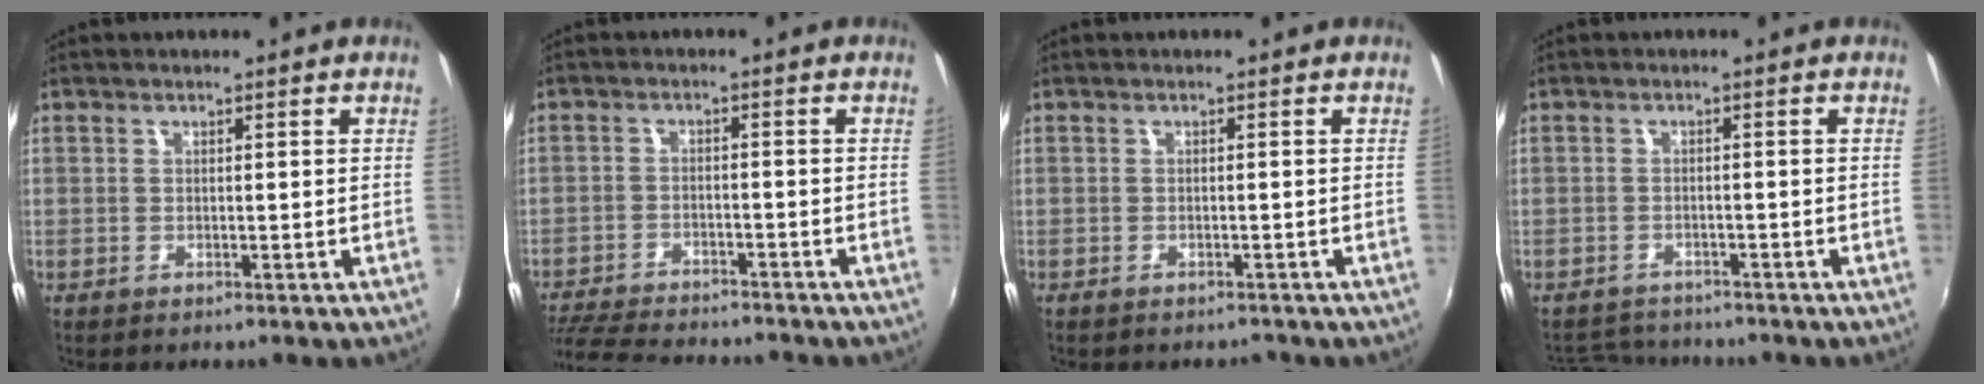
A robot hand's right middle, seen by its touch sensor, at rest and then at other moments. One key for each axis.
{"total": 12.8, "fx": -11.5, "fy": 2.1, "fz": 5.1, "tx": -0.124, "ty": -0.021, "tz": -0.187}
{"total": 1.9, "fx": -1.7, "fy": 0.7, "fz": 0.5, "tx": -0.009, "ty": -0.007, "tz": -0.022}
{"total": 5.4, "fx": -5.1, "fy": 1.6, "fz": 0.7, "tx": -0.029, "ty": 0.003, "tz": -0.082}